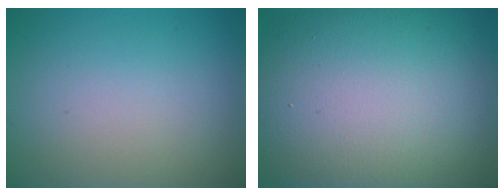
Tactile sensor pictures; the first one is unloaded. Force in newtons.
{"total": 16.3, "press": 16.3, "slide": 0.9}